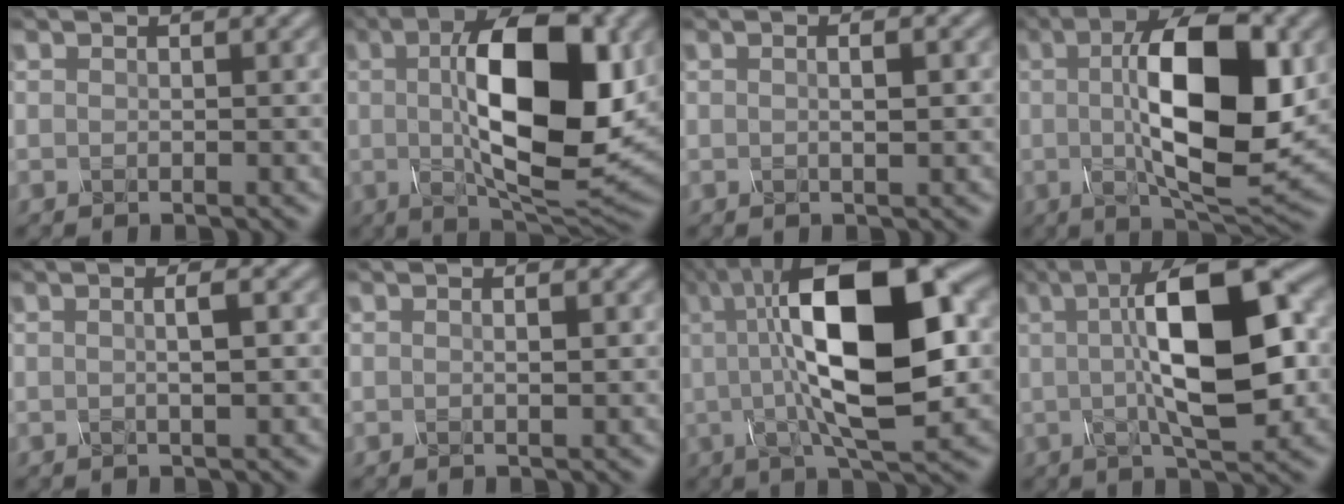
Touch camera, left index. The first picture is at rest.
{"total": 13.5, "force": [1.4, 5.0, 12.5], "torque": [-0.188, 0.004, 0.023]}
{"total": 2.0, "force": [0.3, 0.6, 1.9], "torque": [-0.017, 0.000, -0.003]}
{"total": 12.3, "force": [1.0, 4.2, 11.5], "torque": [-0.178, 0.003, 0.016]}
{"total": 2.8, "force": [0.4, 1.0, 2.6], "torque": [-0.013, 0.008, -0.012]}
{"total": 0.9, "force": [0.1, 0.1, 0.9], "torque": [-0.016, 0.001, 0.002]}
{"total": 14.5, "force": [2.1, 4.8, 13.5], "torque": [-0.216, 0.014, 0.027]}
{"total": 11.8, "force": [1.3, 3.5, 11.2], "torque": [-0.169, 0.014, 0.017]}